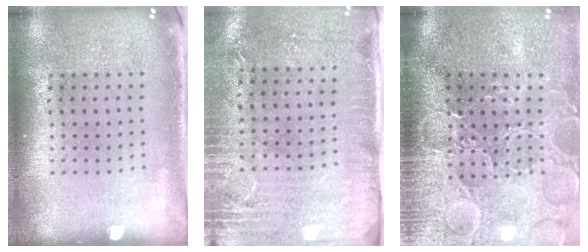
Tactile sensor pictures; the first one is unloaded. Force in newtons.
{"total": 2.9, "press": 2.4, "slide": 1.6}
{"total": 4.3, "press": 3.8, "slide": 1.9}